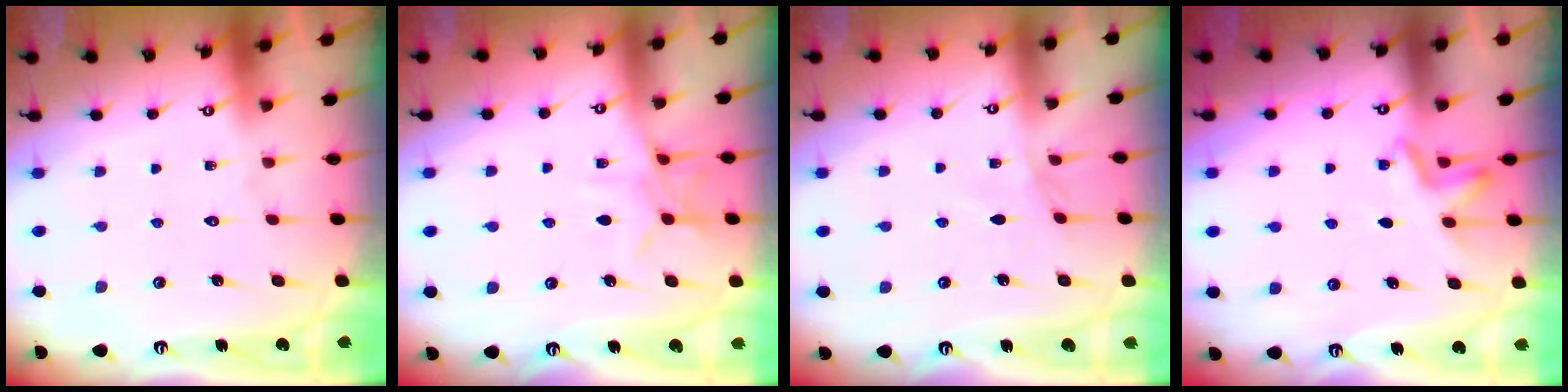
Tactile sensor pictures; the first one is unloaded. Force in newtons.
{"total": 8.3, "press": 8.3, "slide": 0.6}
{"total": 3.6, "press": 3.6, "slide": 0.5}
{"total": 5.2, "press": 4.9, "slide": 1.8}